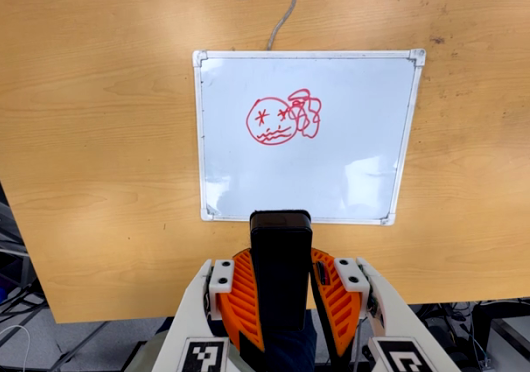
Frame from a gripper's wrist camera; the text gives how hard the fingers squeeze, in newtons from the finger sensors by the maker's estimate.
{"total": 9.9, "left": 8.1, "right": 11.7}